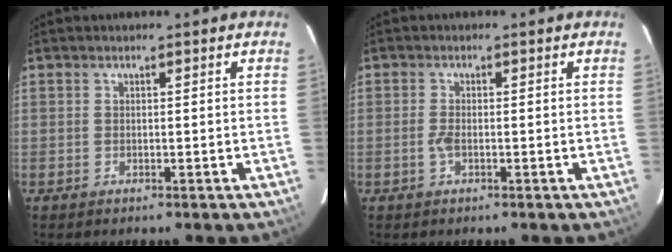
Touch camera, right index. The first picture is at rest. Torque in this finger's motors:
{"motor_torque": [0.30, 0.10, 0.24, 0.06]}